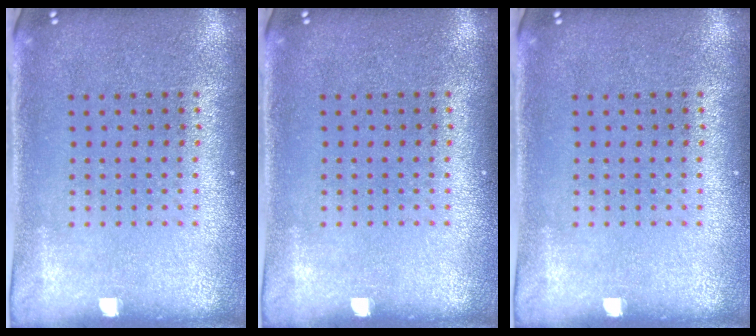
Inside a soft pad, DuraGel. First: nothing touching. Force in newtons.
{"total": 0.0}
{"total": 0.0}